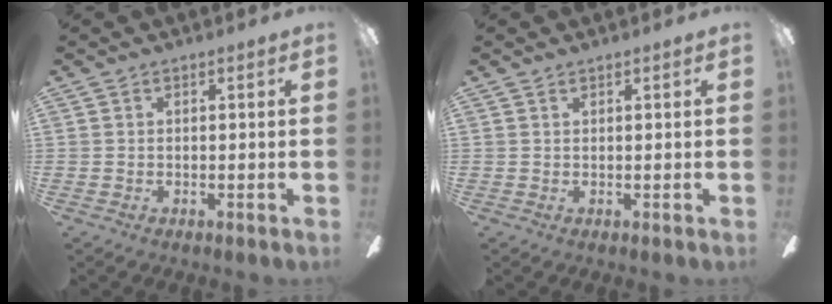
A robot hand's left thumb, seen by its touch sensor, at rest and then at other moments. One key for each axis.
{"total": 0.6, "fx": 0.4, "fy": 0.3, "fz": 0.3, "tx": -0.008, "ty": 0.002, "tz": 0.007}